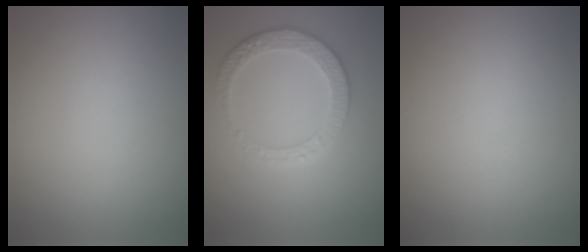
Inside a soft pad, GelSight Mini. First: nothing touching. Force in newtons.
{"total": 3.6, "press": 3.3, "slide": 1.4}
{"total": 0.0}